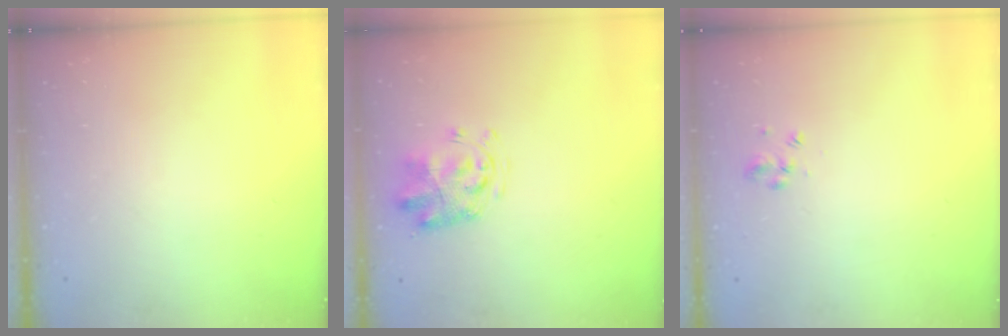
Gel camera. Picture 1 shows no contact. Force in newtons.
{"total": 3.3, "press": 3.2, "slide": 0.8}
{"total": 2.9, "press": 2.8, "slide": 1.0}